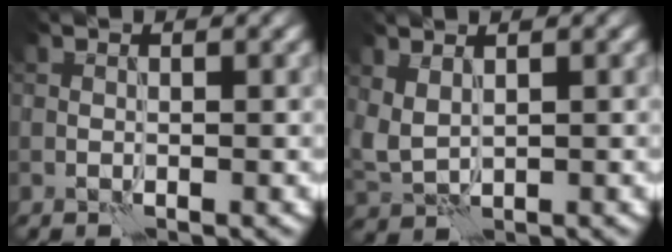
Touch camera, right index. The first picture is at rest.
{"total": 2.5, "force": [1.2, 1.4, 1.7], "torque": [-0.050, 0.002, 0.032]}